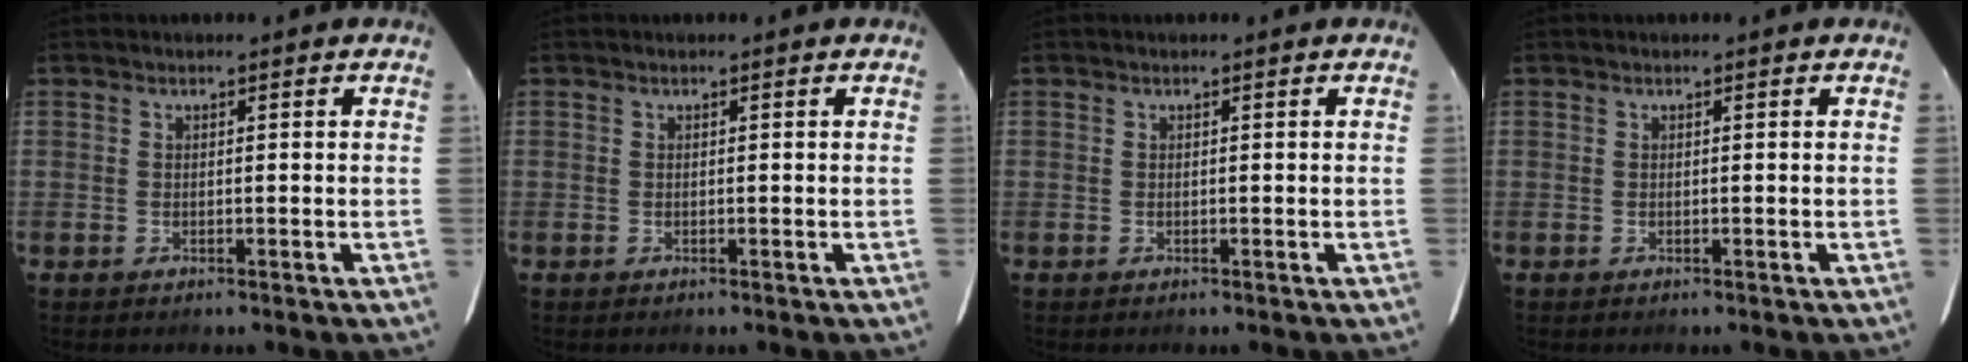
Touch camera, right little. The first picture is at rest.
{"total": 0.0}
{"total": 0.0}
{"total": 0.0}